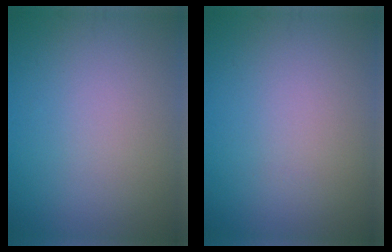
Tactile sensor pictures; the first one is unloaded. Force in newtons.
{"total": 0.0}